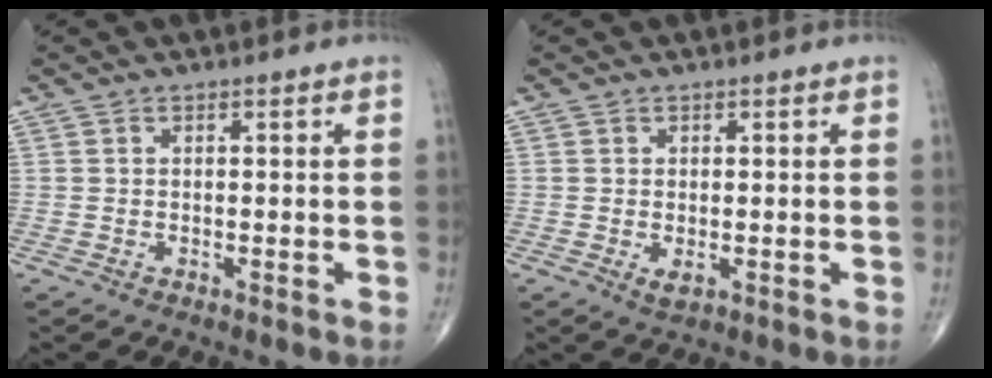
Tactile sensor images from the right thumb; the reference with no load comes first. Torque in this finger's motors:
{"motor_torque": [-0.68, 0.36, 0.17, 0.19, 0.00]}